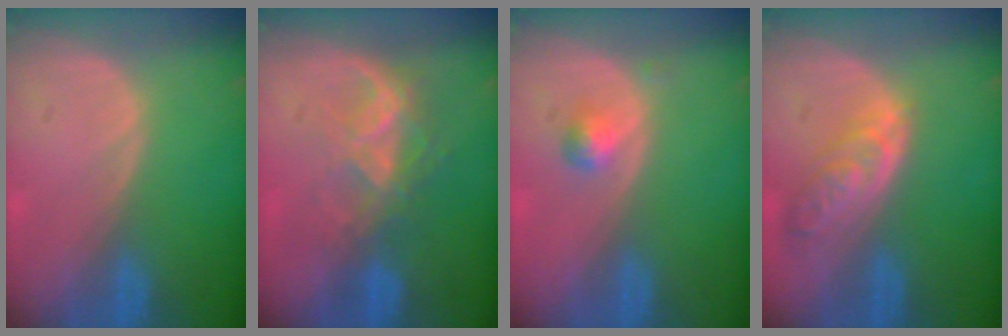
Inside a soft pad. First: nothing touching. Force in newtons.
{"total": 6.7, "press": 6.0, "slide": 3.0}
{"total": 2.0, "press": 2.0, "slide": 0.2}
{"total": 6.1, "press": 5.5, "slide": 2.6}